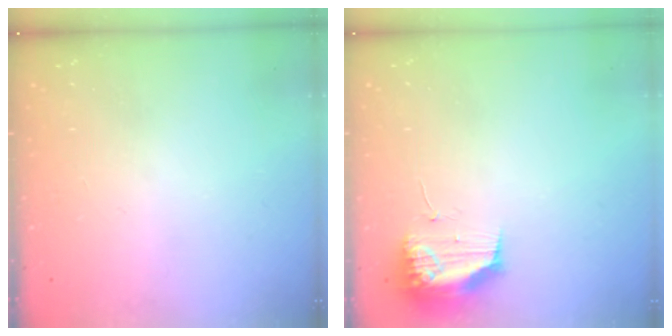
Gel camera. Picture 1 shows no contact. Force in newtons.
{"total": 11.5, "press": 11.5, "slide": 0.7}